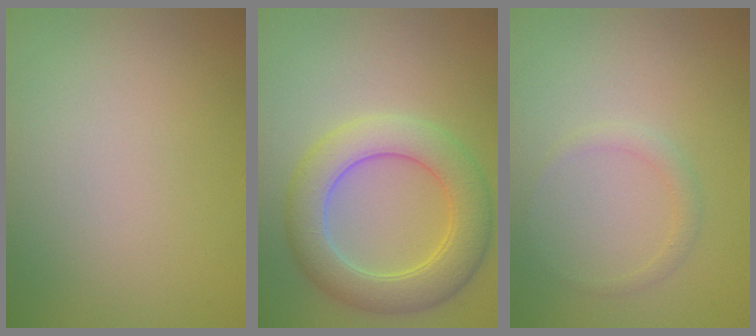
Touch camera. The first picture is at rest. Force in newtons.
{"total": 6.4, "press": 6.4, "slide": 0.1}
{"total": 1.1, "press": 1.1, "slide": 0.1}